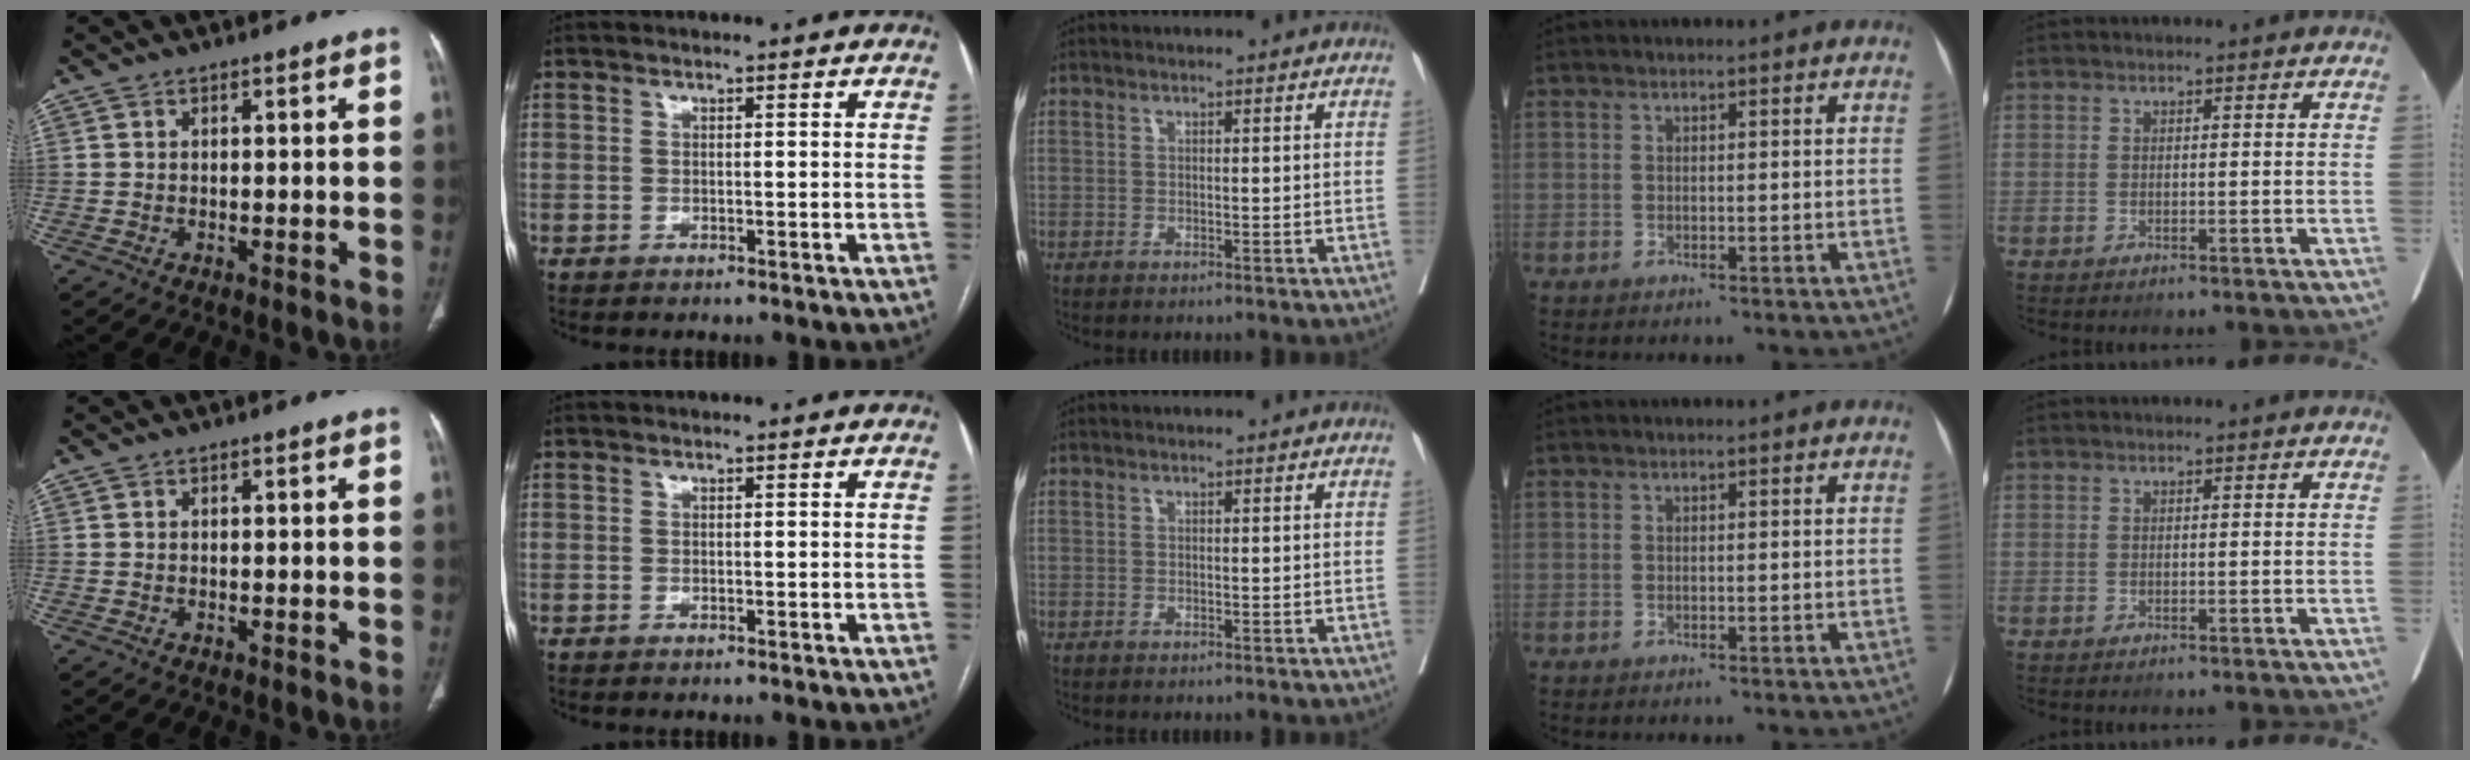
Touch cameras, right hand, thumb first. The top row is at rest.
{}